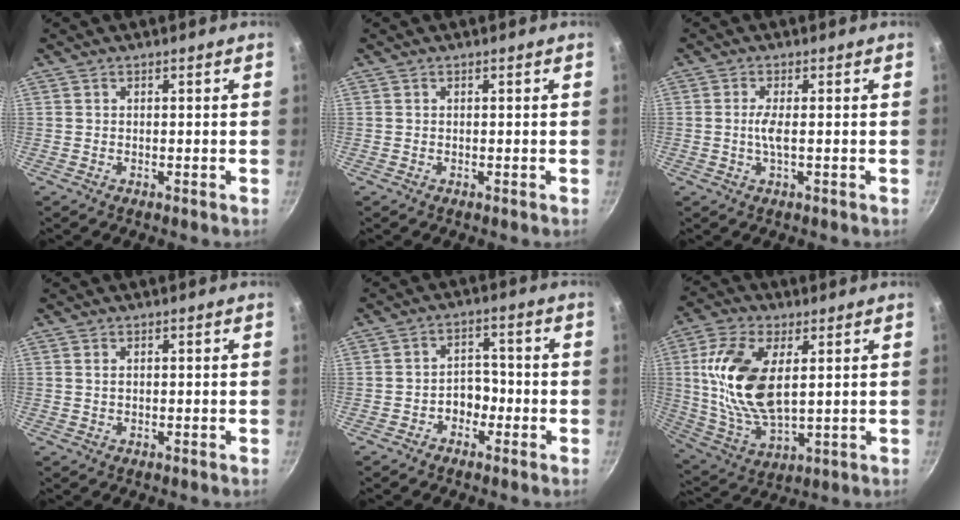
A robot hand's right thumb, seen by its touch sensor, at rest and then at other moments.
{"total": 0.0}
{"total": 2.8, "force": [-0.1, 0.4, 2.7], "torque": [-0.068, 0.000, -0.003]}
{"total": 1.1, "force": [0.4, 0.7, 0.8], "torque": [-0.013, 0.002, 0.007]}
{"total": 4.5, "force": [-1.9, 3.4, 2.3], "torque": [-0.002, 0.026, -0.034]}
{"total": 17.1, "force": [3.4, 8.9, 14.2], "torque": [-0.275, -0.010, 0.072]}